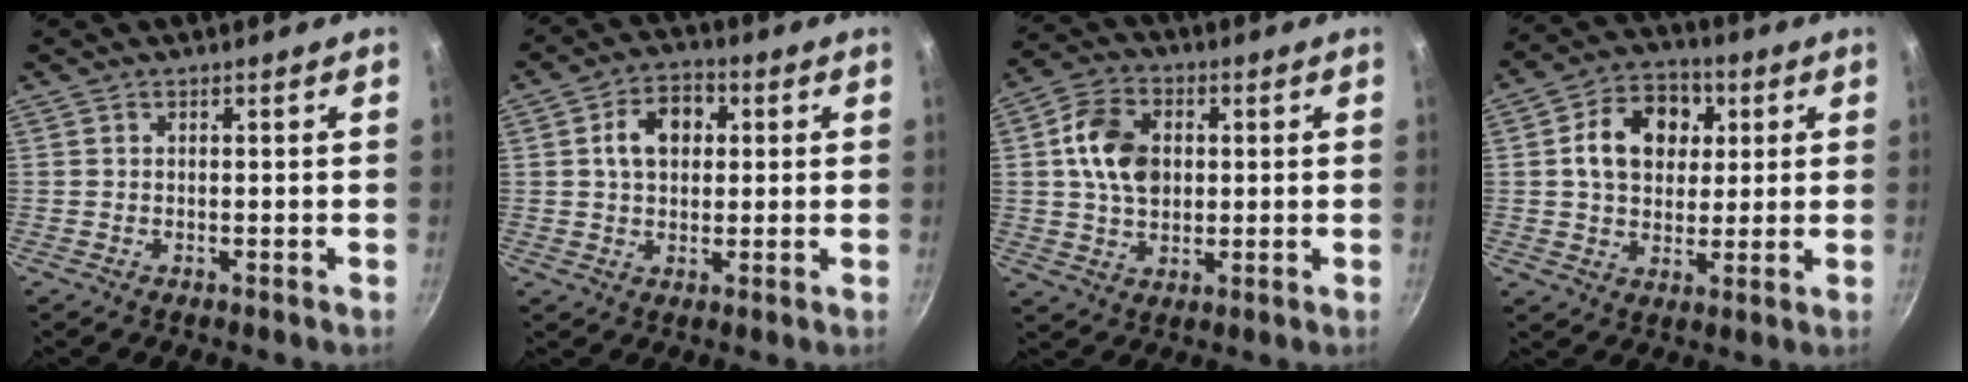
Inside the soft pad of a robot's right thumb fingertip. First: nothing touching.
{"total": 8.4, "force": [1.7, 6.1, 5.6], "torque": [-0.063, 0.012, 0.019]}
{"total": 11.1, "force": [1.6, 7.9, 7.6], "torque": [-0.118, 0.011, 0.022]}
{"total": 12.9, "force": [3.0, 9.9, 7.8], "torque": [-0.097, 0.011, 0.038]}